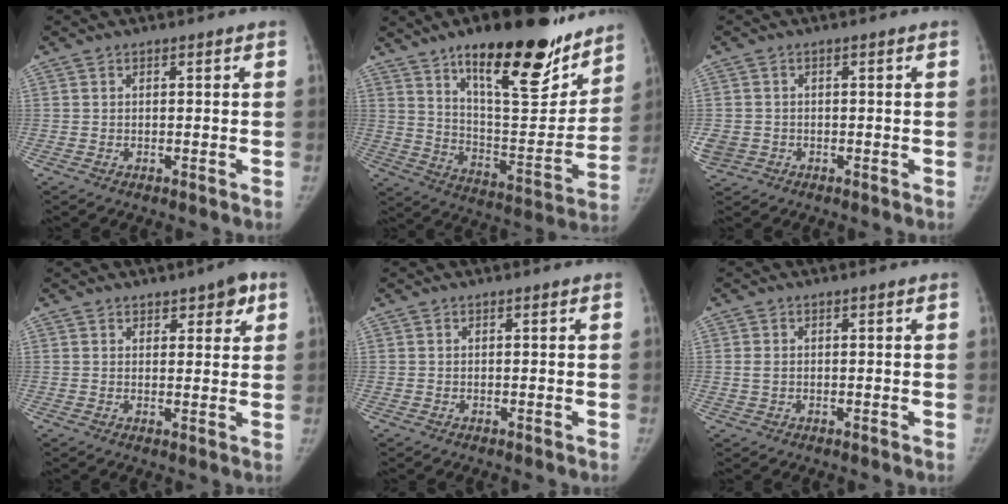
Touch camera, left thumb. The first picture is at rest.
{"total": 26.9, "force": [17.6, 8.7, 18.3], "torque": [-0.224, -0.087, 0.274]}
{"total": 4.7, "force": [-1.0, 4.3, 1.8], "torque": [-0.050, 0.005, -0.009]}
{"total": 5.0, "force": [2.9, 2.5, 3.3], "torque": [-0.016, -0.013, 0.036]}
{"total": 0.0}
{"total": 1.7, "force": [0.1, 1.4, 1.0], "torque": [-0.018, 0.000, 0.006]}